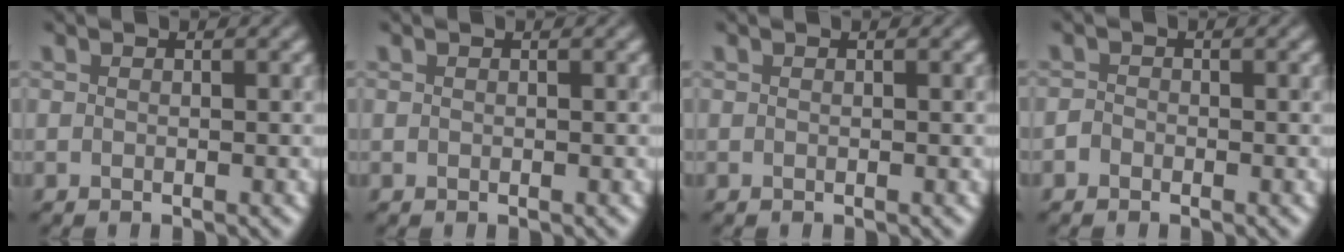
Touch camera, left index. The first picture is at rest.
{"total": 0.0}
{"total": 0.0}
{"total": 0.6, "force": [-0.5, 0.4, 0.1], "torque": [0.003, 0.004, -0.012]}